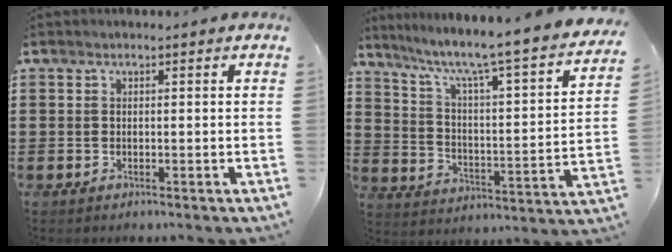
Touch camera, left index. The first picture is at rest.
{"total": 5.5, "force": [4.4, -0.3, 3.4], "torque": [-0.088, -0.050, 0.058]}